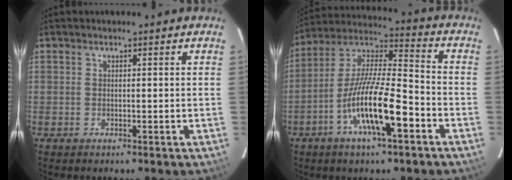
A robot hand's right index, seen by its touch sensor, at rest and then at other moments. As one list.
[{"total": 16.0, "force": [-6.8, 3.4, 14.1], "torque": [-0.267, -0.007, -0.130]}]